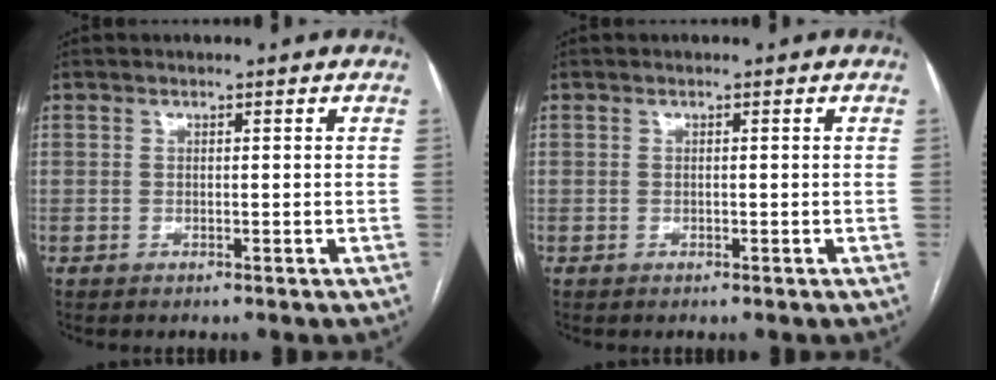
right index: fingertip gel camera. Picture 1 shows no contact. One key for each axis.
{"total": 0.0}